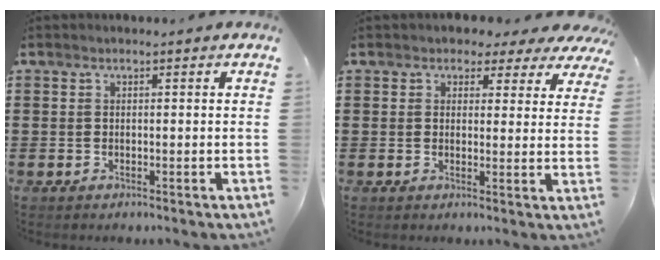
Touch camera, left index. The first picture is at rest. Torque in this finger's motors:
{"motor_torque": [2.14, 0.00, 0.52, 0.07]}